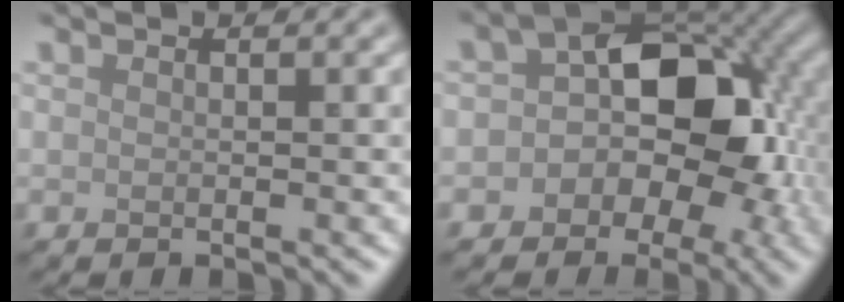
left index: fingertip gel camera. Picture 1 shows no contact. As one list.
[{"total": 9.2, "force": [-1.0, 6.6, 6.4], "torque": [-0.017, 0.017, -0.037]}]